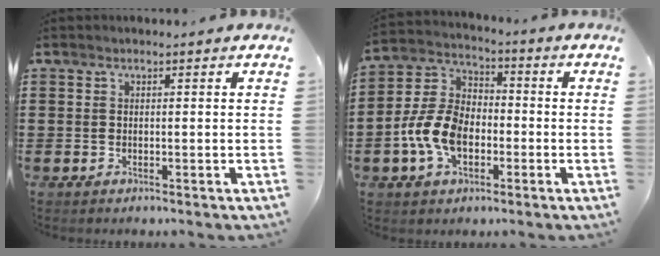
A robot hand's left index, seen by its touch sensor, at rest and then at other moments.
{"total": 9.3, "force": [-3.2, 5.9, 6.4], "torque": [-0.168, 0.005, -0.068]}